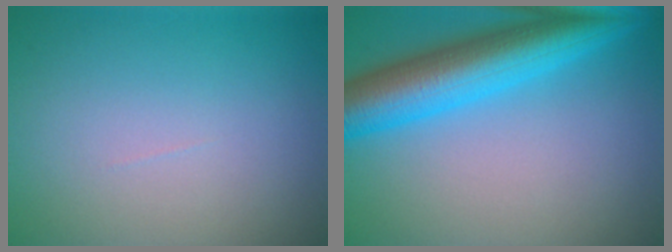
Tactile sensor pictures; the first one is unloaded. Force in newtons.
{"total": 8.8, "press": 8.8, "slide": 0.3}